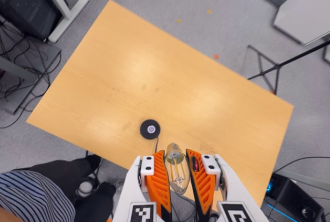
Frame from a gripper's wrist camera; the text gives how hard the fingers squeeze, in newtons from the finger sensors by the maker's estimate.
{"total": 23.6, "left": 26.0, "right": 21.2}